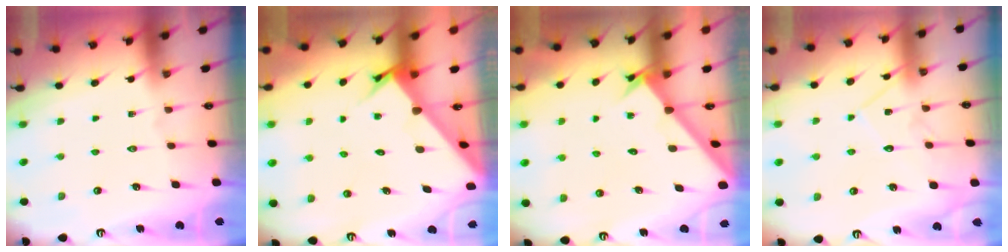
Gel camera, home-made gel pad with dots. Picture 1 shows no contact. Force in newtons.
{"total": 2.8, "press": 2.8, "slide": 0.3}
{"total": 1.9, "press": 1.9, "slide": 0.2}
{"total": 10.7, "press": 10.7, "slide": 0.8}